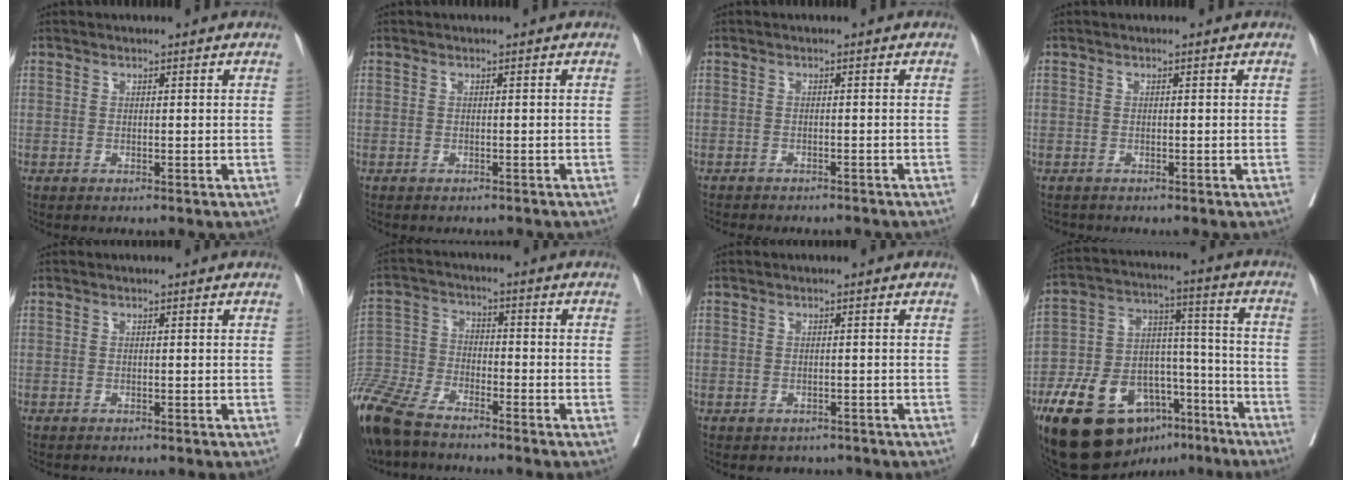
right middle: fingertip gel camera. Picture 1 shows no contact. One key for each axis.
{"total": 1.6, "fx": -1.4, "fy": 0.4, "fz": 0.4, "tx": -0.009, "ty": -0.002, "tz": -0.019}
{"total": 7.5, "fx": -6.8, "fy": 1.6, "fz": 2.6, "tx": -0.028, "ty": -0.003, "tz": -0.085}
{"total": 0.7, "fx": -0.7, "fy": 0.2, "fz": -0.1, "tx": -0.004, "ty": -0.003, "tz": -0.013}
{"total": 1.2, "fx": -1.1, "fy": 0.2, "fz": 0.4, "tx": -0.009, "ty": -0.002, "tz": -0.015}
{"total": 14.2, "fx": -11.8, "fy": 4.2, "fz": 6.9, "tx": -0.158, "ty": -0.022, "tz": -0.227}
{"total": 2.3, "fx": -1.9, "fy": 1.3, "fz": 0.2, "tx": 0.000, "ty": 0.006, "tz": -0.026}
{"total": 21.2, "fx": -13.2, "fy": 10.9, "fz": 12.4, "tx": -0.227, "ty": 0.033, "tz": -0.217}